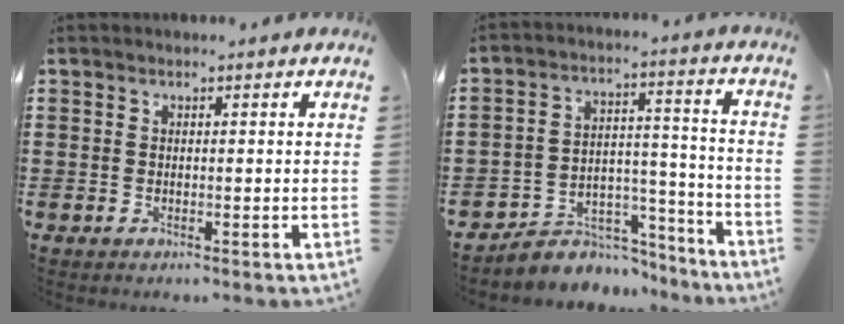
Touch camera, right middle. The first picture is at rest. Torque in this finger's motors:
{"motor_torque": [0.47, 0.18, -0.01, -0.02]}